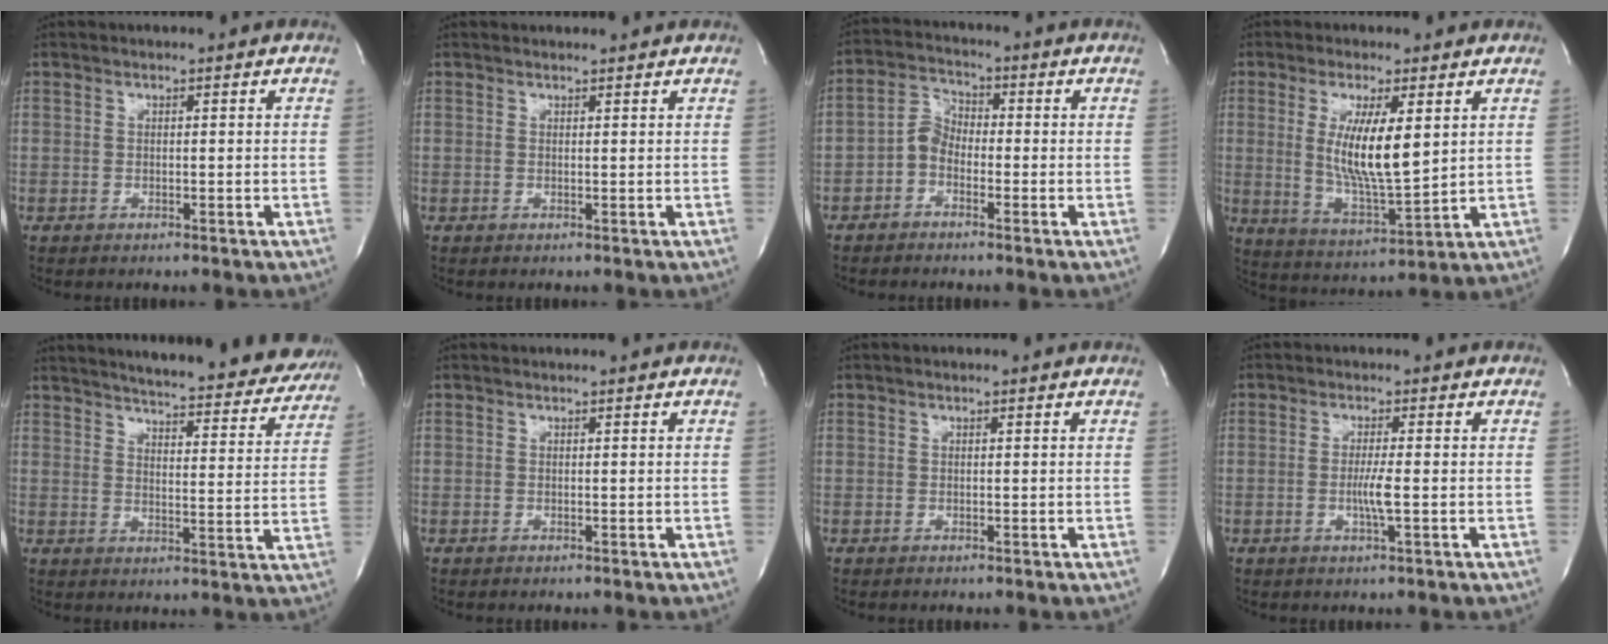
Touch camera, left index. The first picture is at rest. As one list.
[{"total": 2.2, "force": [2.1, 0.2, 0.3], "torque": [-0.016, 0.009, 0.024]}, {"total": 4.1, "force": [-2.0, 2.8, 2.3], "torque": [-0.050, 0.007, -0.045]}, {"total": 10.4, "force": [2.2, 1.9, 10.0], "torque": [-0.199, -0.027, 0.045]}, {"total": 28.0, "force": [25.6, 5.0, 10.0], "torque": [-0.157, -0.074, 0.302]}, {"total": 0.0}, {"total": 0.0}, {"total": 2.8, "force": [-0.8, -0.4, 2.7], "torque": [-0.059, -0.012, -0.012]}]